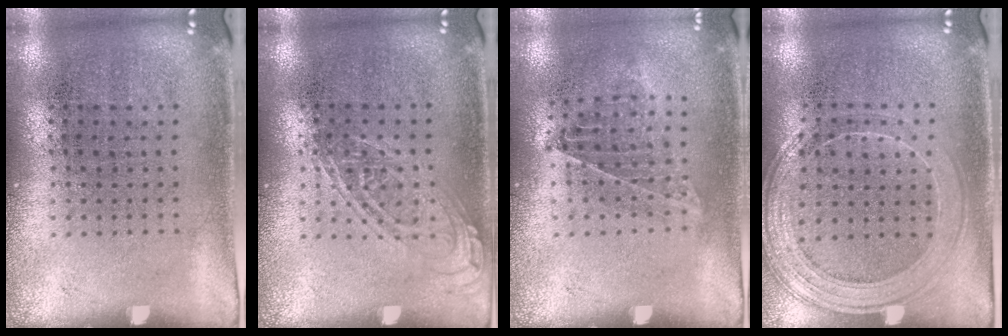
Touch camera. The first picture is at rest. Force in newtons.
{"total": 1.1, "press": 1.1, "slide": 0.1}
{"total": 0.9, "press": 0.9, "slide": 0.3}
{"total": 1.5, "press": 1.5, "slide": 0.4}